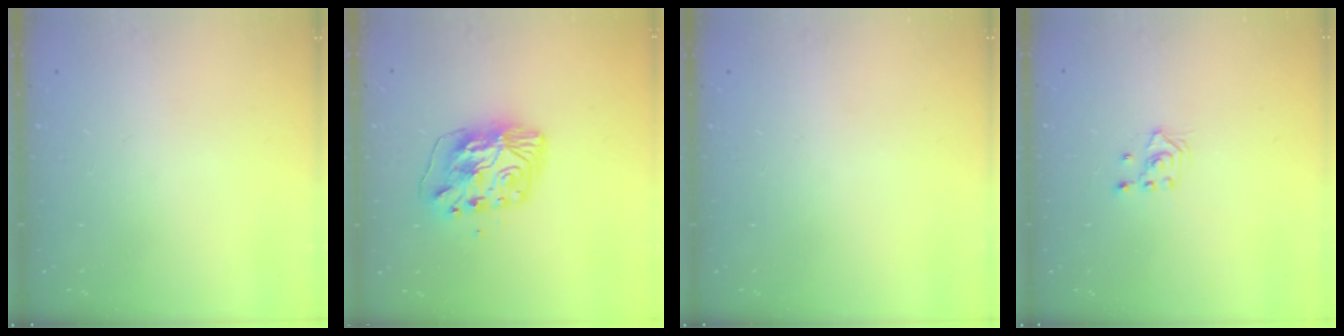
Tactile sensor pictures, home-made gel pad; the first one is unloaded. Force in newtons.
{"total": 9.6, "press": 9.6, "slide": 0.4}
{"total": 0.0}
{"total": 1.8, "press": 1.8, "slide": 0.2}